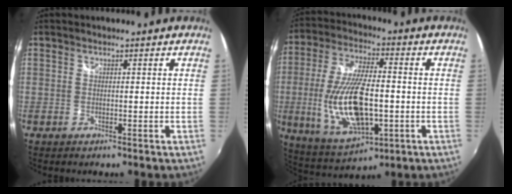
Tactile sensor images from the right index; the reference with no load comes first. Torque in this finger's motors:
{"motor_torque": [2.14, 0.00, 0.82, 0.21]}